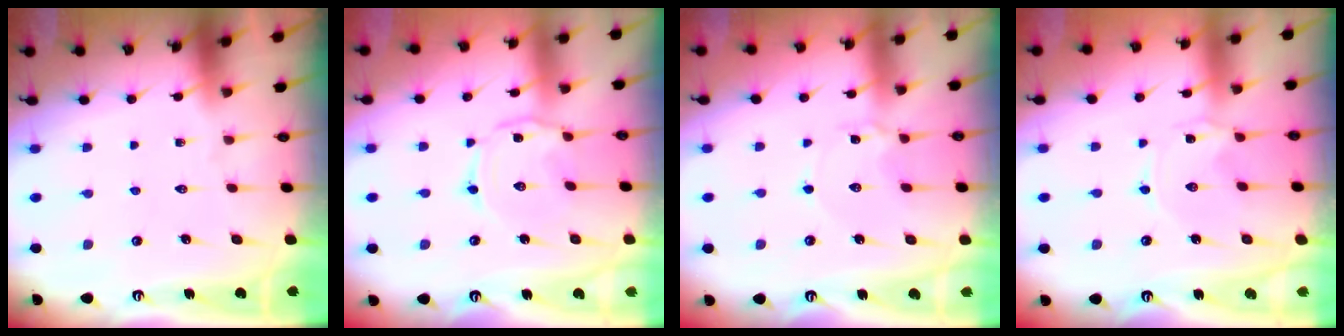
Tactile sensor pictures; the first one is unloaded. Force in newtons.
{"total": 2.8, "press": 2.8, "slide": 0.4}
{"total": 2.9, "press": 2.9, "slide": 0.4}
{"total": 0.0}